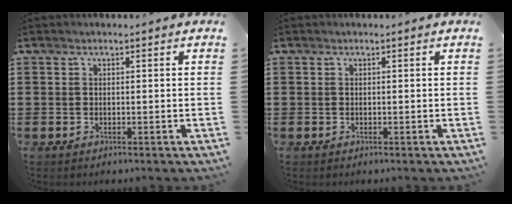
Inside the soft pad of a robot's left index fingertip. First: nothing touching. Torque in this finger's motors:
{"motor_torque": [0.00, 0.00, 0.00, 0.00]}